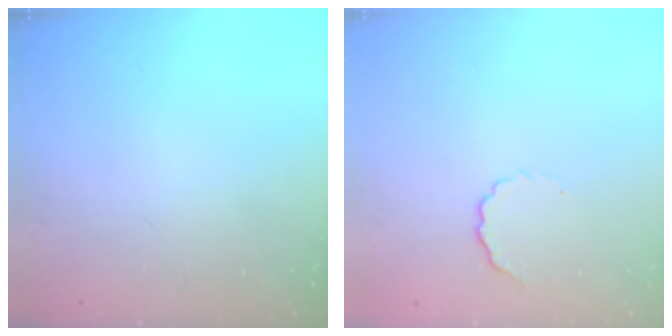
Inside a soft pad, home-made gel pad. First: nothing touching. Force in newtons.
{"total": 4.4, "press": 4.2, "slide": 1.1}